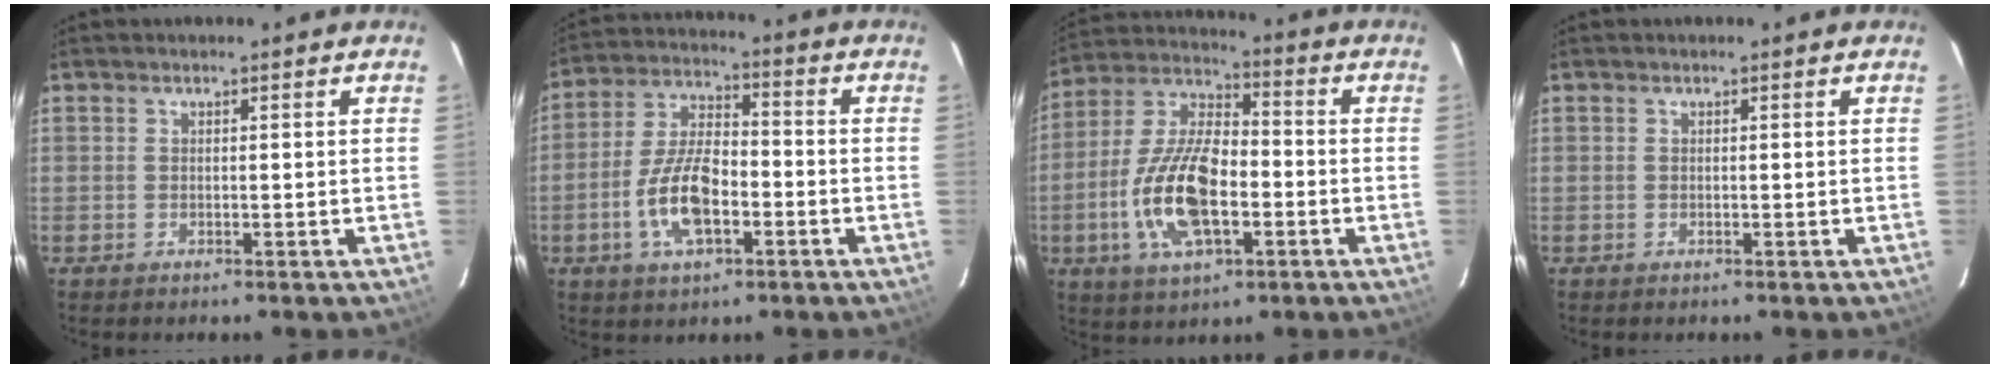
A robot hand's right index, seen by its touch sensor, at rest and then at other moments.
{"total": 11.5, "force": [-4.0, 5.1, 9.5], "torque": [-0.199, 0.005, -0.072]}
{"total": 16.2, "force": [-4.4, 7.1, 13.9], "torque": [-0.292, 0.000, -0.082]}
{"total": 0.0}